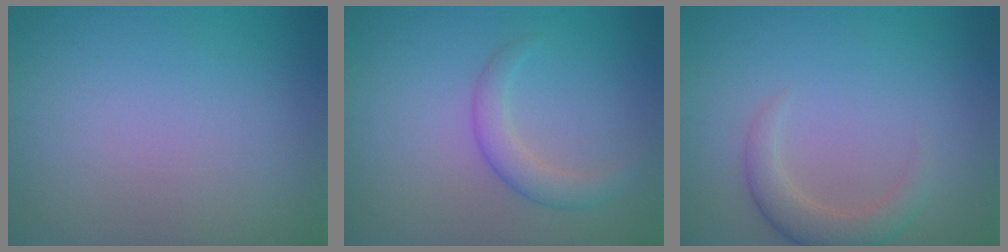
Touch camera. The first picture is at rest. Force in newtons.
{"total": 2.3, "press": 2.3, "slide": 0.0}
{"total": 2.7, "press": 2.7, "slide": 0.2}